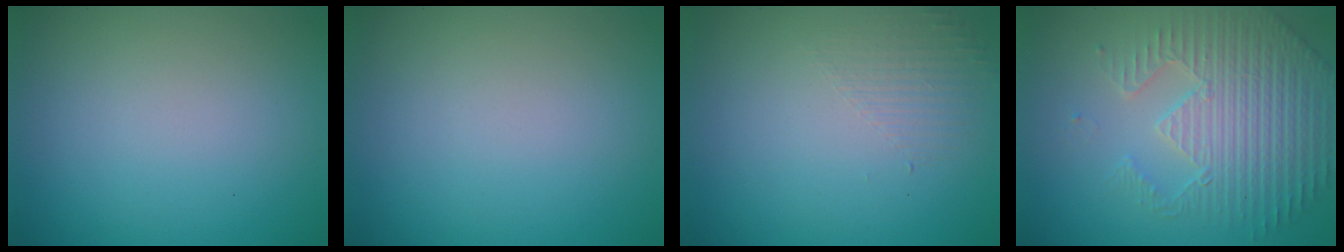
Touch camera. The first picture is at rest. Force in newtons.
{"total": 0.0}
{"total": 1.4, "press": 0.2, "slide": 1.4}
{"total": 4.9, "press": 4.5, "slide": 1.9}